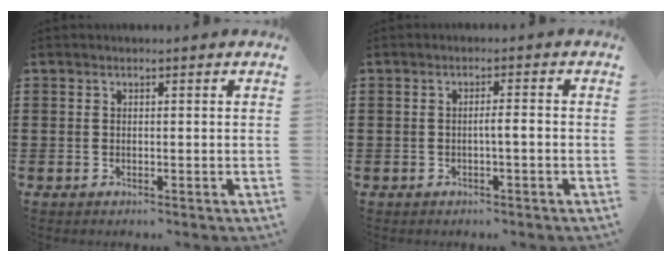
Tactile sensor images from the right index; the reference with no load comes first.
{"total": 1.8, "force": [-0.6, 0.1, 1.7], "torque": [-0.029, -0.001, -0.012]}